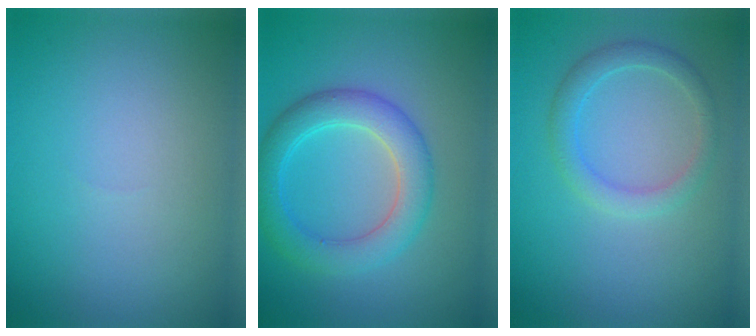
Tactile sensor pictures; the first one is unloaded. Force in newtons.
{"total": 4.7, "press": 4.7, "slide": 0.2}
{"total": 2.4, "press": 2.4, "slide": 0.1}